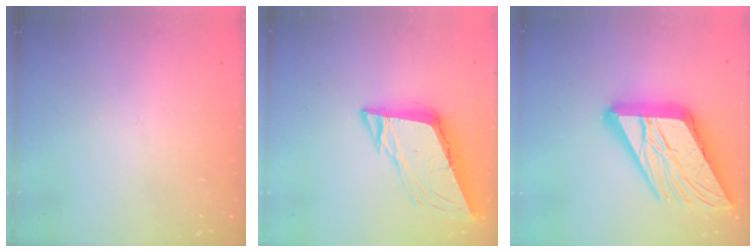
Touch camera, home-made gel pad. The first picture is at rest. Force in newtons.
{"total": 10.3, "press": 9.9, "slide": 2.9}
{"total": 24.2, "press": 24.1, "slide": 2.8}